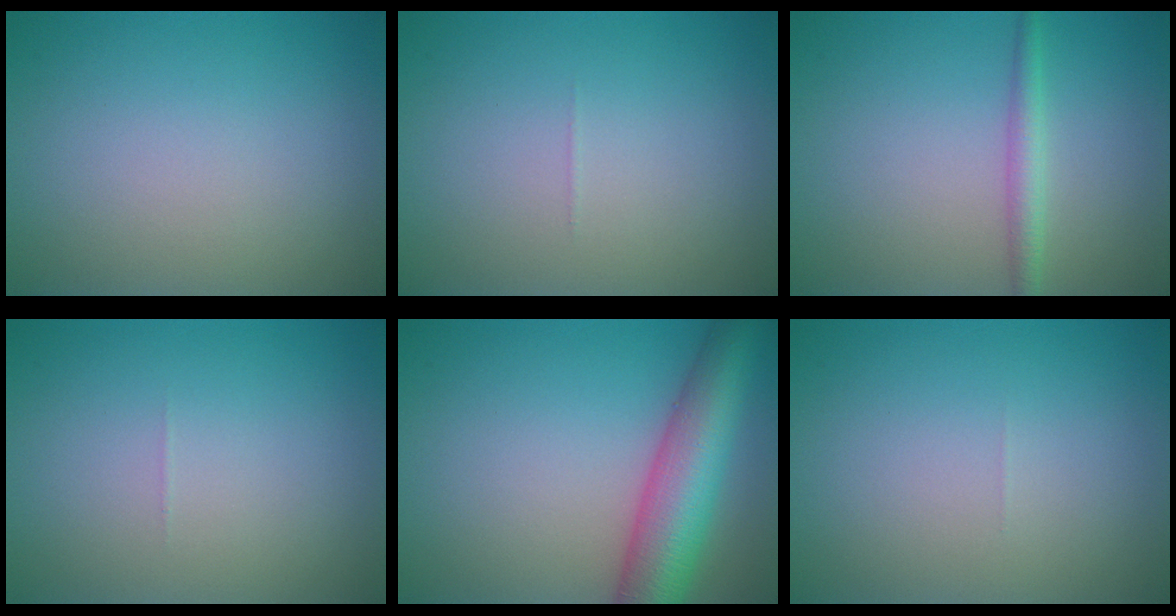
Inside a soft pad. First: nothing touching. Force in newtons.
{"total": 0.0}
{"total": 1.9, "press": 1.9, "slide": 0.0}
{"total": 0.0}
{"total": 8.8, "press": 8.8, "slide": 0.2}
{"total": 0.0}